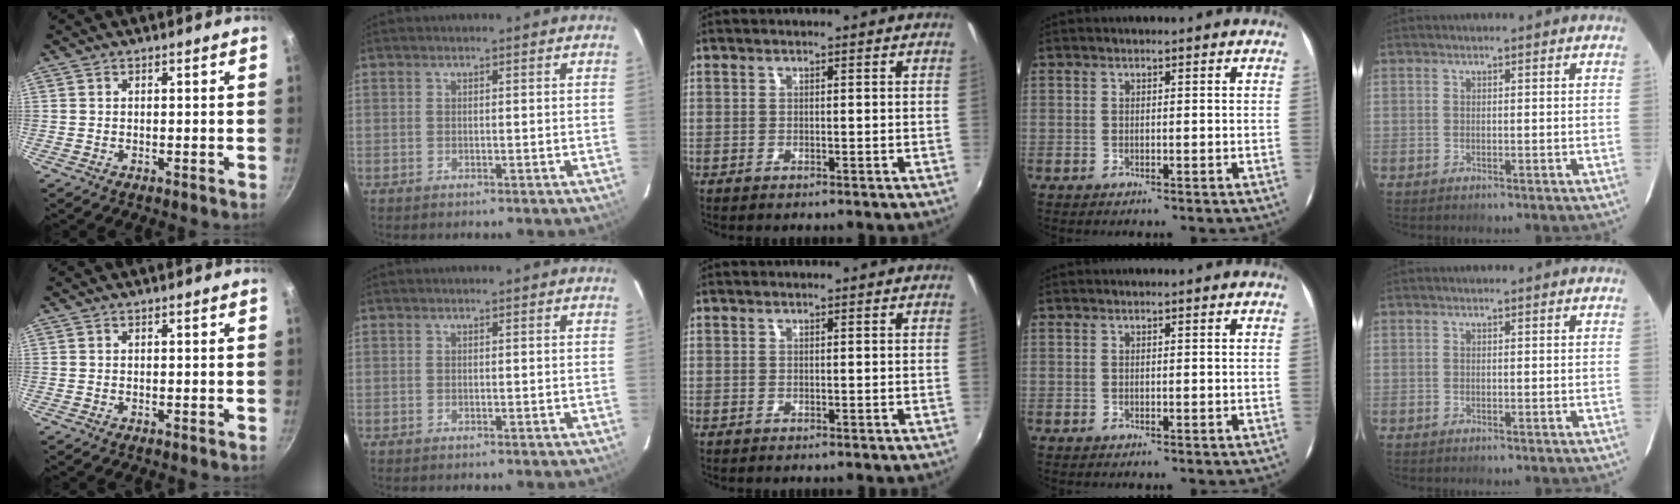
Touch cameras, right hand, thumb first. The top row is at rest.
{}